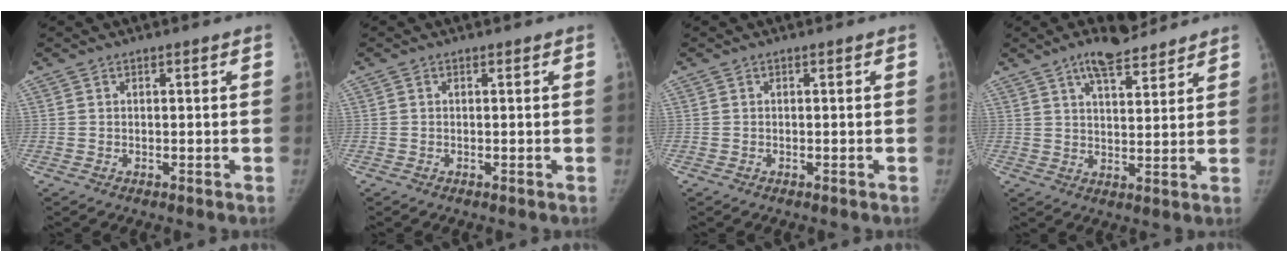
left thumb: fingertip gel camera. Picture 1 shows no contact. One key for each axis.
{"total": 0.0}
{"total": 0.0}
{"total": 9.1, "fx": 6.7, "fy": 3.2, "fz": 5.4, "tx": -0.070, "ty": -0.032, "tz": 0.109}